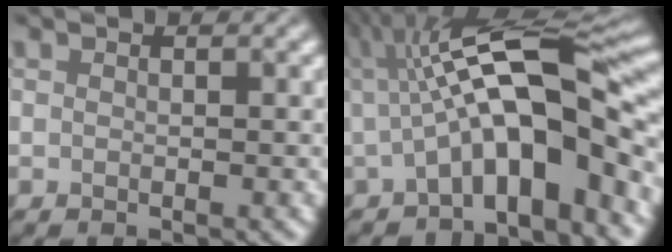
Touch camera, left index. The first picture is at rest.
{"total": 11.5, "force": [-0.3, 3.3, 11.0], "torque": [-0.163, 0.017, -0.015]}